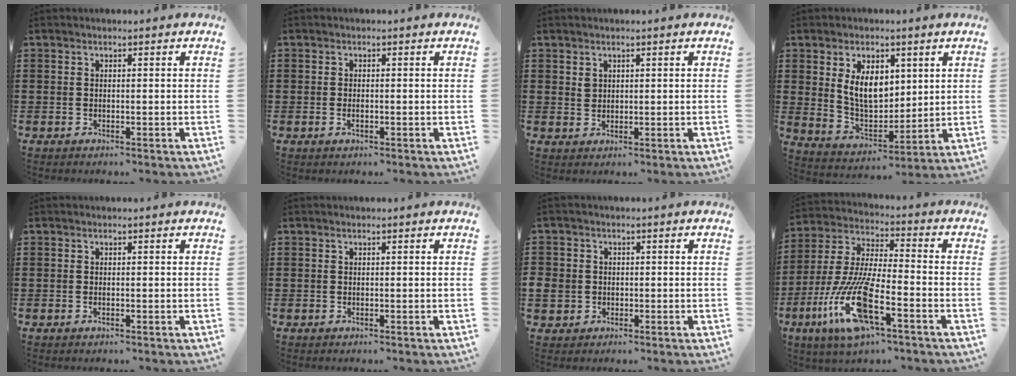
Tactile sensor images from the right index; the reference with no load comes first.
{"total": 0.7, "force": [-0.1, 0.3, 0.7], "torque": [-0.014, -0.002, -0.002]}
{"total": 1.3, "force": [0.8, 0.9, 0.4], "torque": [-0.009, 0.002, 0.016]}
{"total": 7.8, "force": [2.5, 4.9, 5.5], "torque": [-0.123, 0.009, 0.045]}
{"total": 0.0}
{"total": 0.0}
{"total": 2.6, "force": [-0.8, 2.4, 0.7], "torque": [-0.028, 0.000, -0.021]}
{"total": 13.2, "force": [-7.3, 2.8, 10.7], "torque": [-0.243, -0.010, -0.140]}